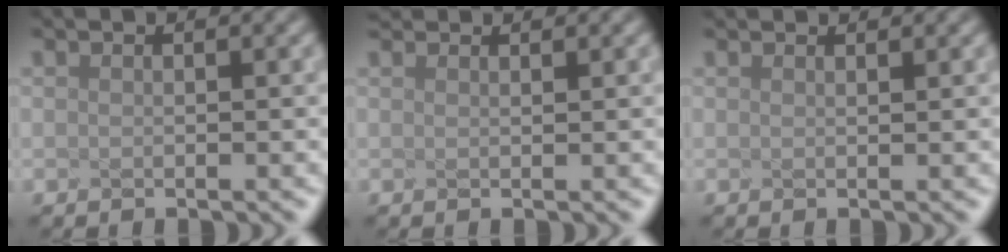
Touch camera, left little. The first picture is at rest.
{"total": 1.9, "force": [1.7, 0.5, 0.7], "torque": [-0.005, 0.020, 0.016]}
{"total": 1.3, "force": [1.2, 0.4, 0.5], "torque": [0.001, 0.016, 0.003]}